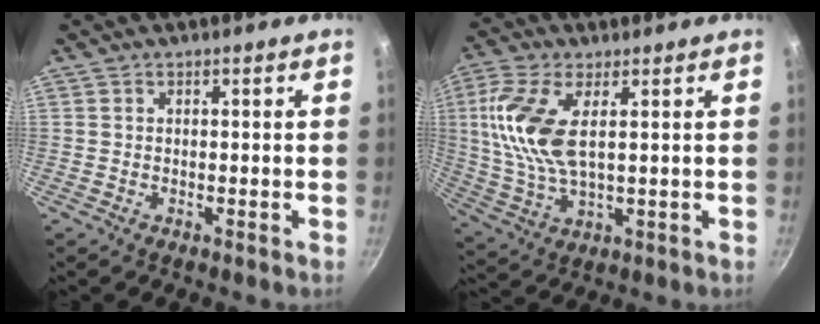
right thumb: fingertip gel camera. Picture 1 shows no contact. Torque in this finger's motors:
{"motor_torque": [0.19, 0.35, 1.77, 0.61, 0.53]}